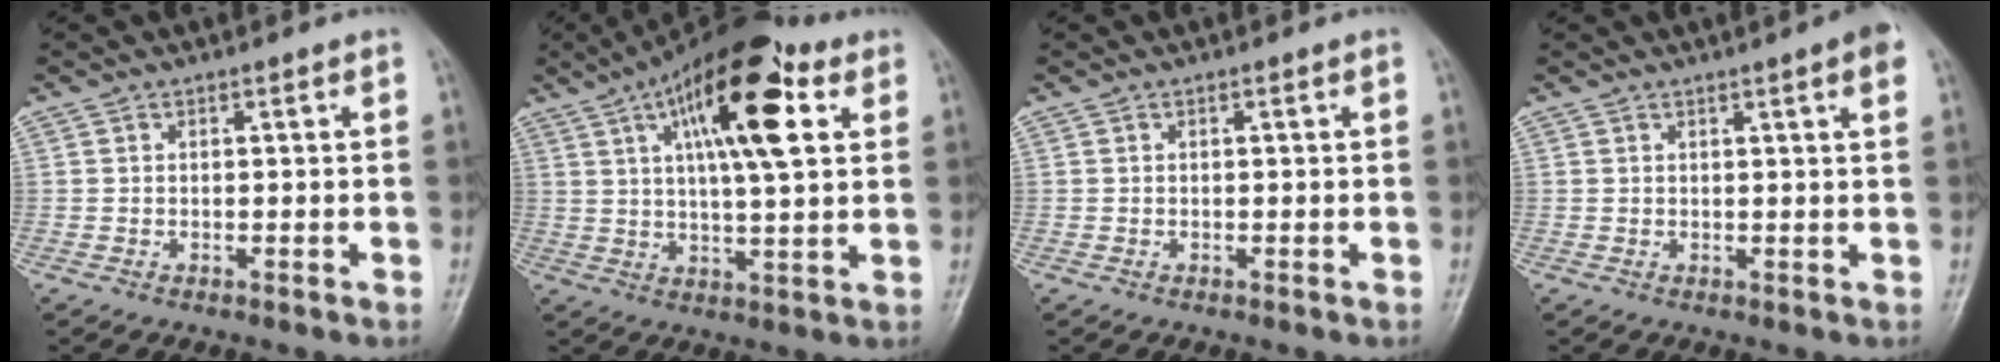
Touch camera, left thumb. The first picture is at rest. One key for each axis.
{"total": 18.1, "fx": 6.8, "fy": 6.1, "fz": 15.6, "tx": -0.230, "ty": -0.001, "tz": 0.099}
{"total": 0.0}
{"total": 3.5, "fx": 1.7, "fy": 0.1, "fz": 3.0, "tx": -0.038, "ty": -0.003, "tz": 0.020}